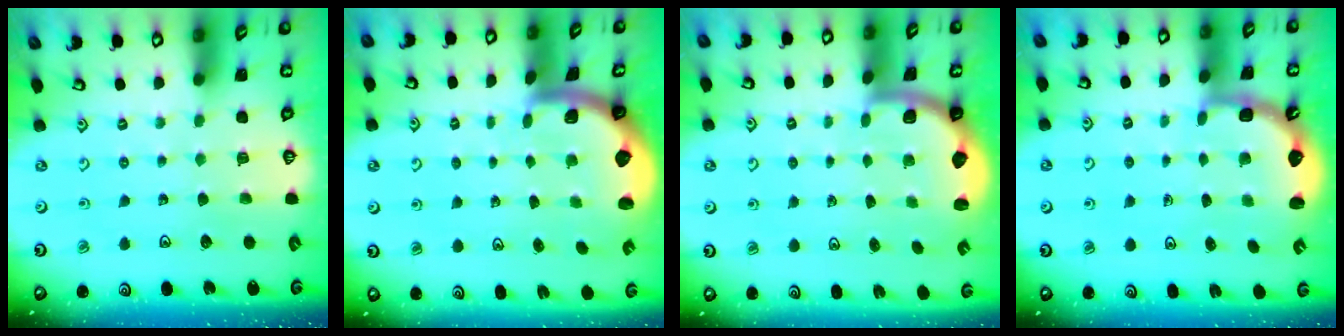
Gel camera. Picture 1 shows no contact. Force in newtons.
{"total": 1.9, "press": 1.9, "slide": 0.3}
{"total": 2.1, "press": 2.0, "slide": 0.5}
{"total": 2.5, "press": 2.1, "slide": 1.3}